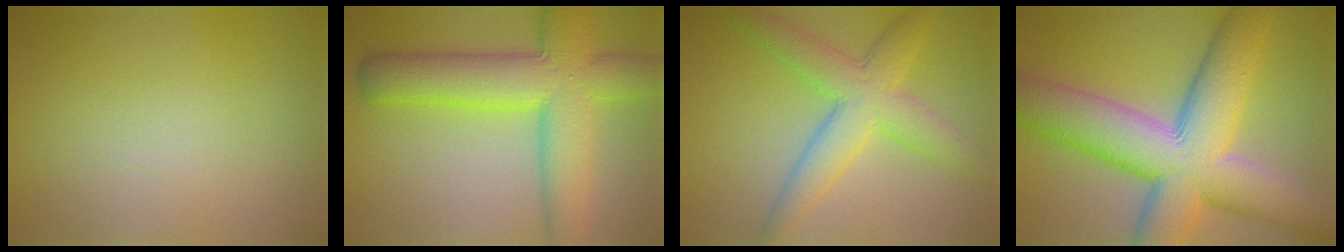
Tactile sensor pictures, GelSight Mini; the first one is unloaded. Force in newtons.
{"total": 9.6, "press": 9.6, "slide": 0.3}
{"total": 6.1, "press": 6.1, "slide": 0.1}
{"total": 14.1, "press": 14.1, "slide": 0.8}